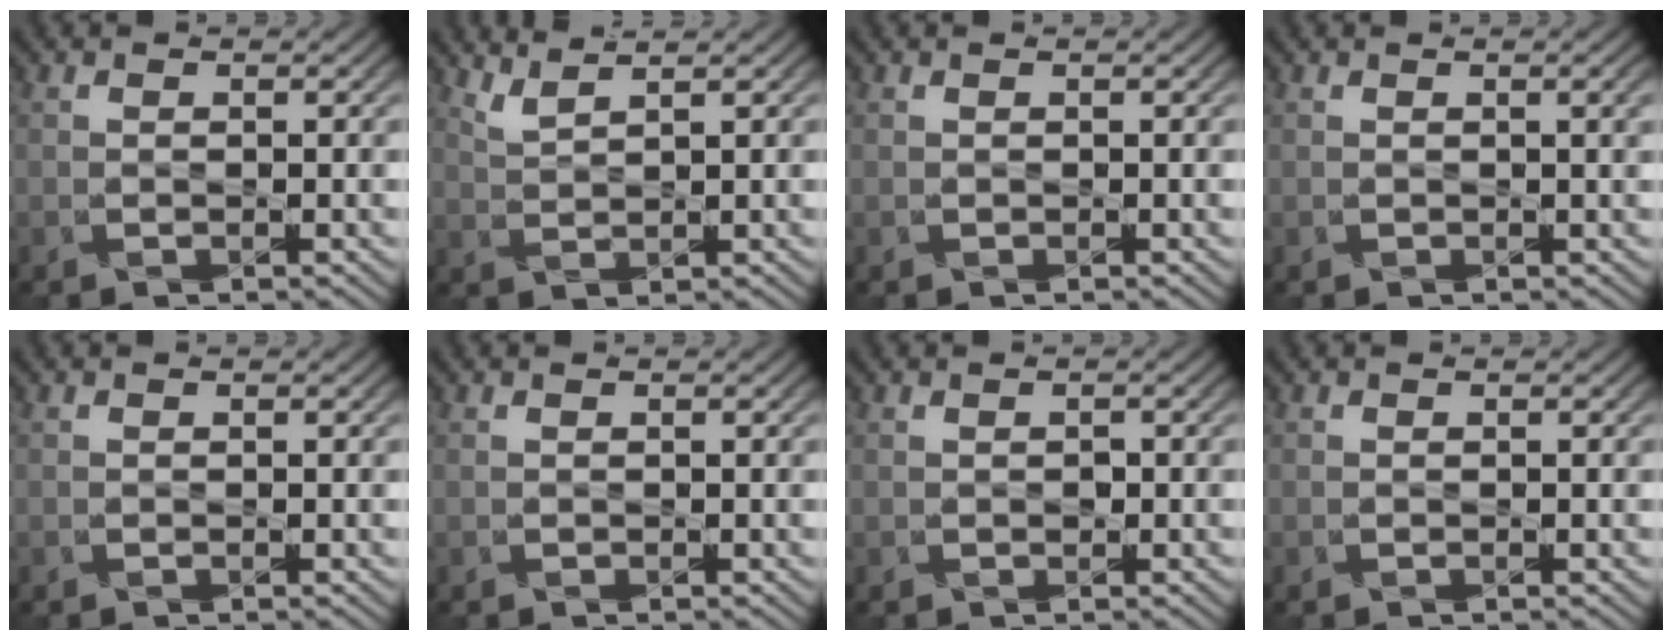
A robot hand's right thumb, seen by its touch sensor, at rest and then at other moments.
{"total": 2.8, "force": [2.8, 0.0, -0.2], "torque": [0.009, -0.002, 0.060]}
{"total": 0.0}
{"total": 1.9, "force": [0.7, 0.5, 1.7], "torque": [-0.018, 0.004, 0.011]}
{"total": 0.0}
{"total": 0.0}
{"total": 0.9, "force": [-0.1, 0.8, -0.2], "torque": [0.006, -0.002, 0.000]}
{"total": 0.0}